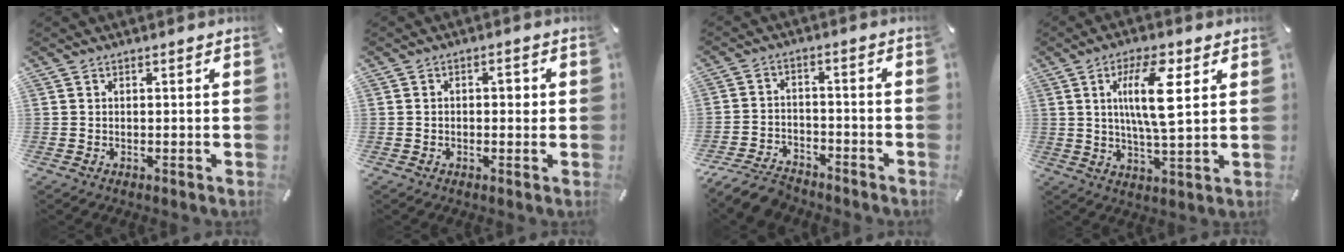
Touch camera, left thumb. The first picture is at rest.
{"total": 2.8, "force": [0.0, 1.6, 2.3], "torque": [-0.028, 0.003, -0.008]}
{"total": 7.7, "force": [-6.5, 3.3, 2.5], "torque": [-0.045, 0.033, -0.123]}
{"total": 12.2, "force": [3.9, 3.3, 11.1], "torque": [-0.216, -0.009, 0.054]}